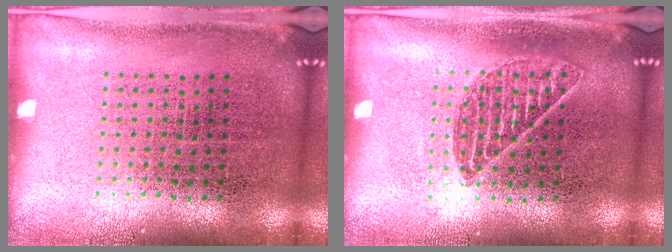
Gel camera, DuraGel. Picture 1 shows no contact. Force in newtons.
{"total": 1.1, "press": 1.1, "slide": 0.5}